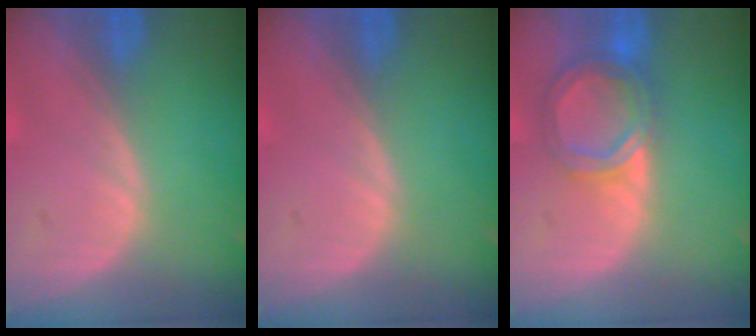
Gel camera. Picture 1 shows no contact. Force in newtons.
{"total": 0.0}
{"total": 6.5, "press": 5.8, "slide": 3.1}